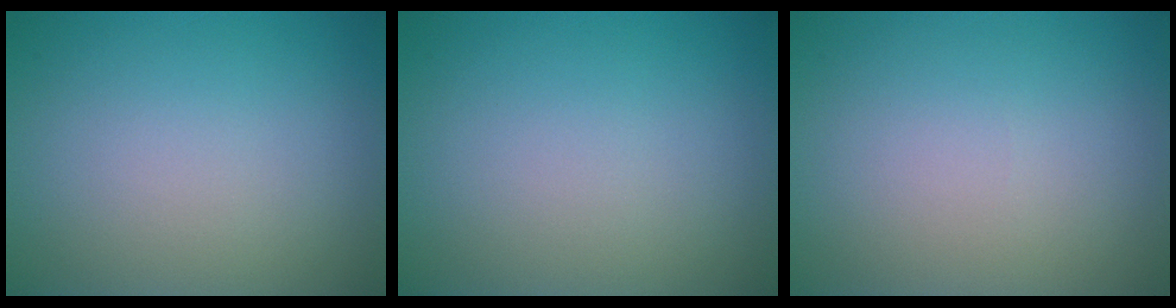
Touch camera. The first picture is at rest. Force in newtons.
{"total": 0.0}
{"total": 0.0}